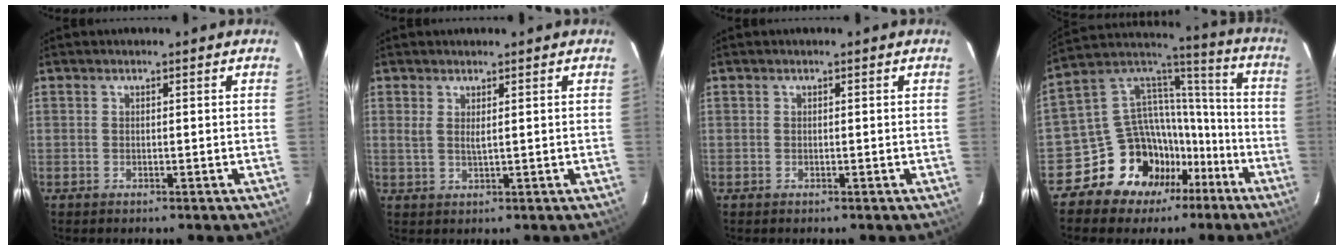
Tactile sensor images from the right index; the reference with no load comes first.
{"total": 2.1, "force": [0.9, 0.3, 1.9], "torque": [-0.035, -0.002, 0.016]}
{"total": 0.0}
{"total": 17.8, "force": [-11.7, 12.2, 5.5], "torque": [-0.121, 0.066, -0.182]}